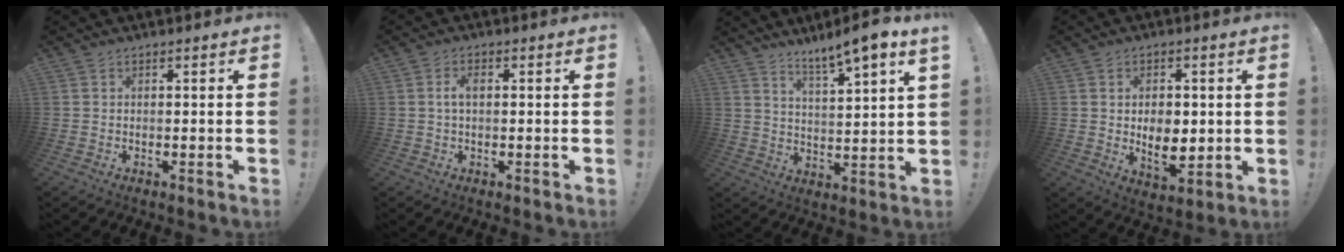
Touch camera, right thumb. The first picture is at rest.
{"total": 3.3, "force": [0.3, 1.7, 2.8], "torque": [-0.050, 0.008, 0.004]}
{"total": 8.4, "force": [6.6, -0.5, 5.1], "torque": [-0.083, -0.051, 0.105]}
{"total": 8.6, "force": [0.4, 6.0, 6.2], "torque": [-0.070, -0.013, 0.006]}